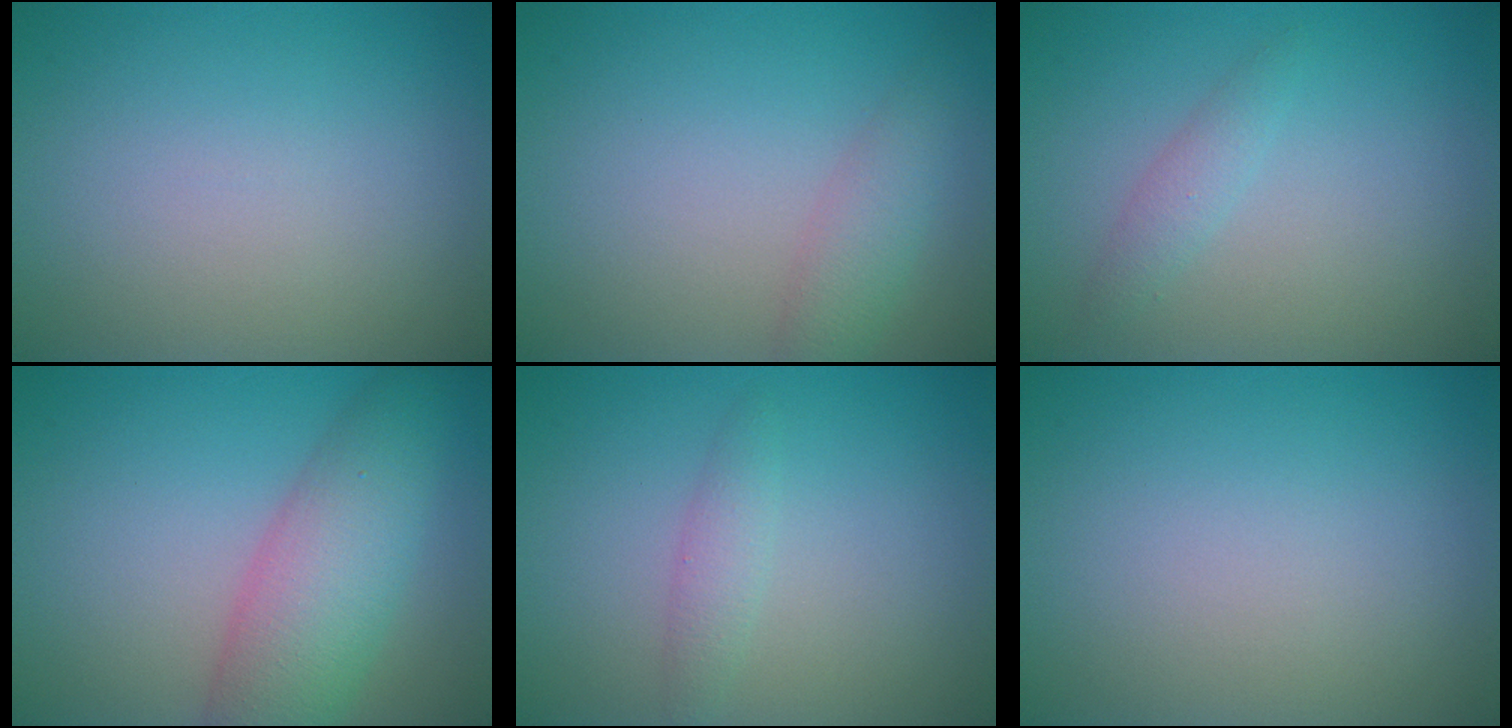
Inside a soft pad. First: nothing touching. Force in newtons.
{"total": 2.5, "press": 2.5, "slide": 0.1}
{"total": 1.4, "press": 1.4, "slide": 0.0}
{"total": 6.7, "press": 6.7, "slide": 0.3}
{"total": 1.5, "press": 1.5, "slide": 0.1}
{"total": 0.0}